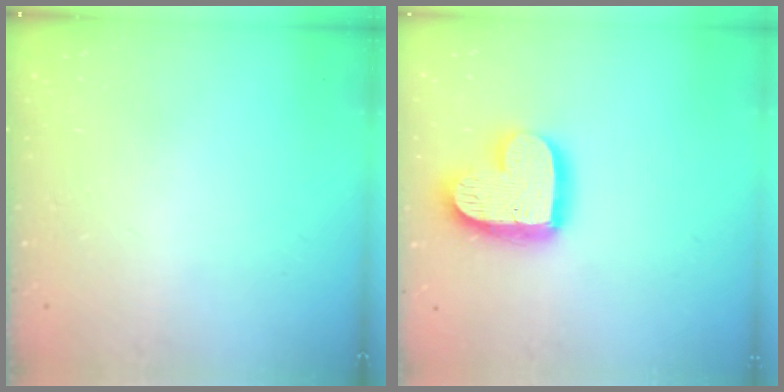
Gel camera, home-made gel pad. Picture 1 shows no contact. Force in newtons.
{"total": 17.1, "press": 17.1, "slide": 1.4}